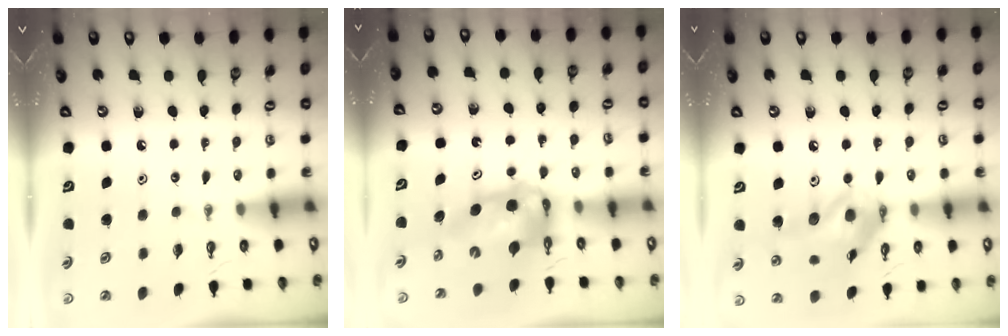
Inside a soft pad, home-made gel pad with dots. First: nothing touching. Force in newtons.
{"total": 7.5, "press": 7.5, "slide": 0.8}
{"total": 14.8, "press": 14.7, "slide": 2.0}